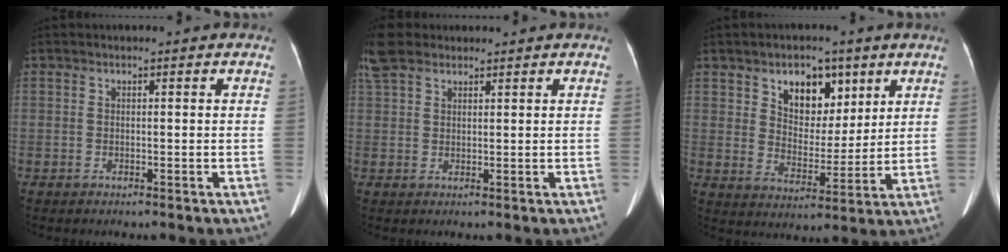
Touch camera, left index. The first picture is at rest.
{"total": 6.7, "force": [5.0, 3.1, 3.1], "torque": [-0.085, 0.029, 0.108]}
{"total": 8.4, "force": [4.5, 5.1, 5.0], "torque": [-0.078, 0.011, 0.078]}